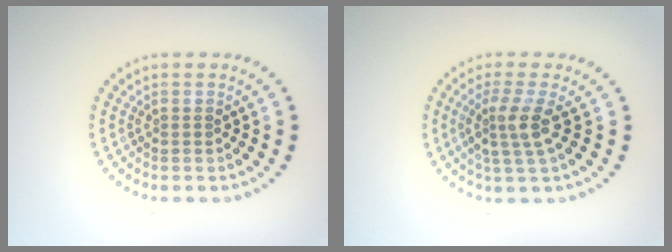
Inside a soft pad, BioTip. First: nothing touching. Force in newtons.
{"total": 2.8, "press": 2.2, "slide": 1.7}